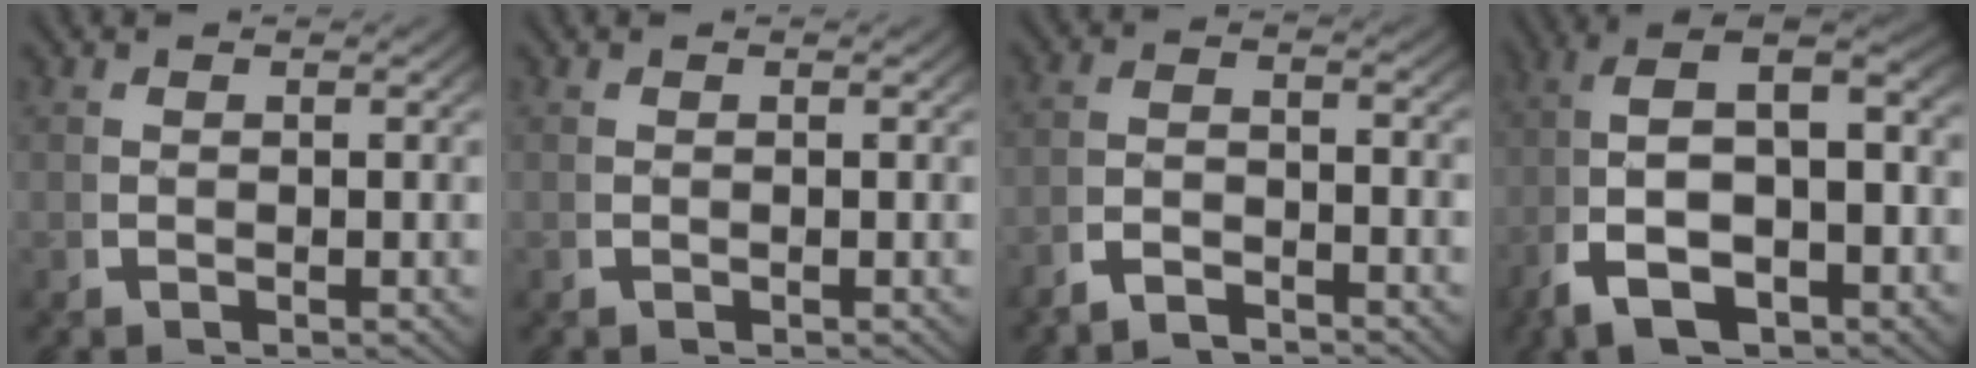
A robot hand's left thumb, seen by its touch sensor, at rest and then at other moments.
{"total": 0.0}
{"total": 2.7, "force": [-2.4, 0.6, 1.2], "torque": [-0.021, -0.006, -0.051]}
{"total": 11.9, "force": [-0.8, 7.4, 9.3], "torque": [-0.182, -0.025, -0.005]}